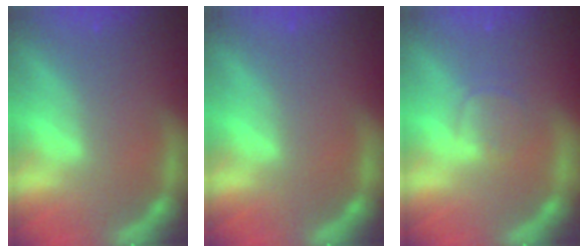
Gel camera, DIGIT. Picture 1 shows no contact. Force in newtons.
{"total": 0.0}
{"total": 1.9}